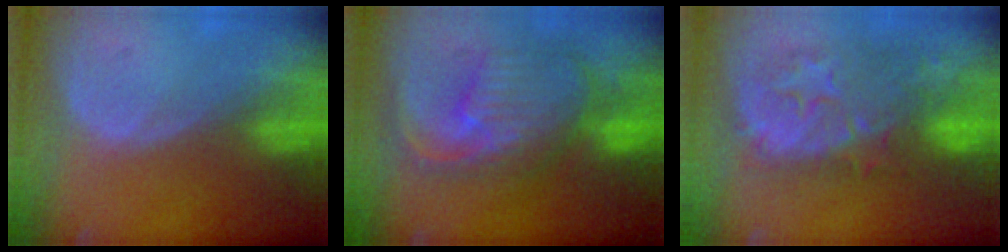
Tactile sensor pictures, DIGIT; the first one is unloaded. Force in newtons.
{"total": 10.8, "press": 9.6, "slide": 5.1}
{"total": 10.1, "press": 9.6, "slide": 3.0}